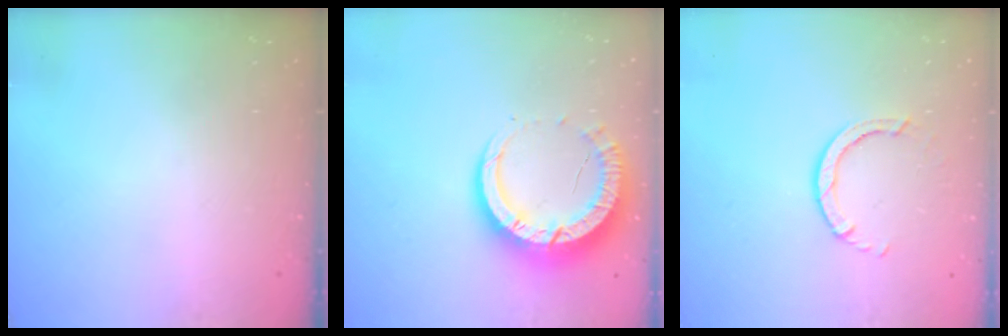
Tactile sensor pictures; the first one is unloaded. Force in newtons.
{"total": 11.1, "press": 11.1, "slide": 1.0}
{"total": 3.0, "press": 3.0, "slide": 0.4}